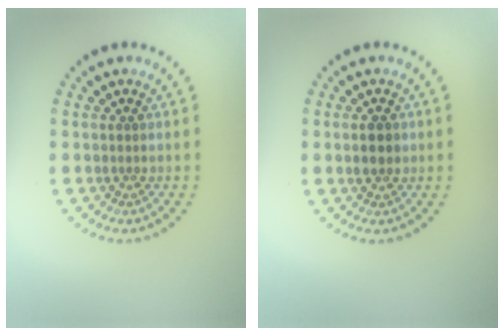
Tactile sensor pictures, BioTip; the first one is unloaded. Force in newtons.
{"total": 1.8, "press": 1.8, "slide": 0.2}